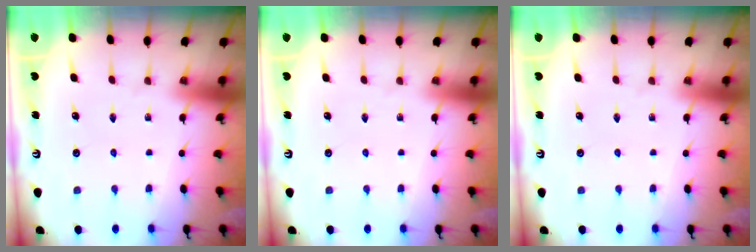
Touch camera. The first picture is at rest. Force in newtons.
{"total": 0.0}
{"total": 0.0}